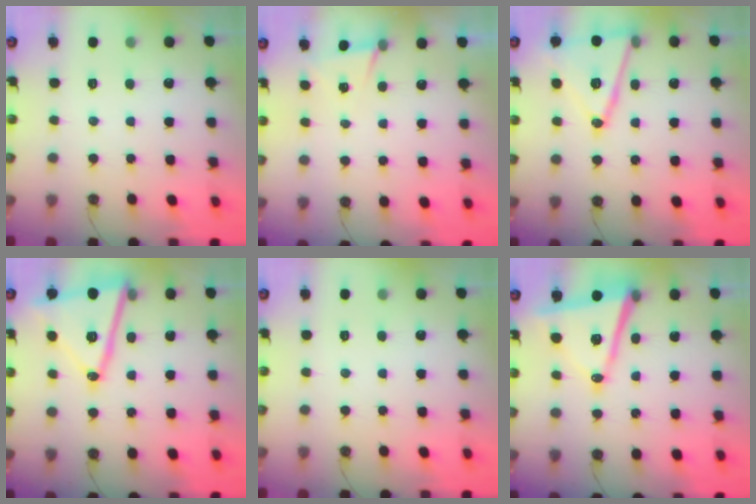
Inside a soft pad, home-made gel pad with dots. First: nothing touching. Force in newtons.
{"total": 4.7, "press": 1.6, "slide": 4.4}
{"total": 17.0, "press": 16.7, "slide": 3.4}
{"total": 17.7, "press": 17.6, "slide": 2.0}
{"total": 0.0}
{"total": 13.7, "press": 13.1, "slide": 3.9}